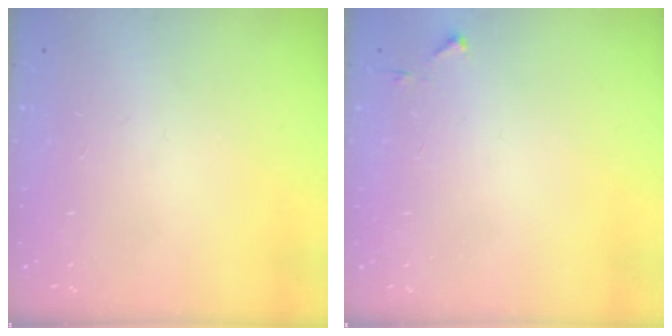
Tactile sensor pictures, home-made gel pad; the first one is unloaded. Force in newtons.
{"total": 3.1, "press": 3.1, "slide": 0.5}